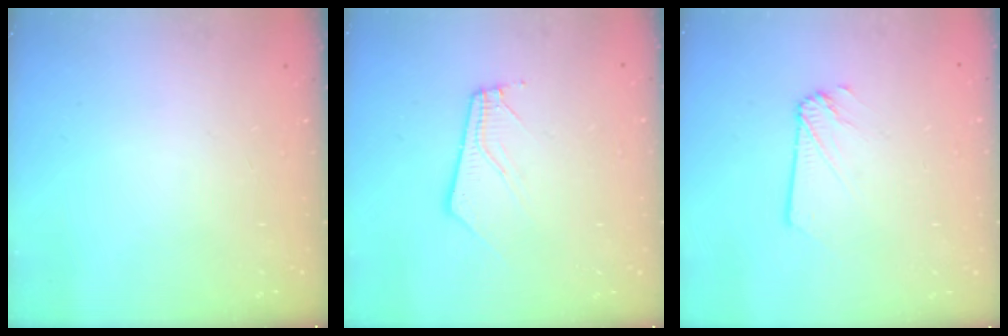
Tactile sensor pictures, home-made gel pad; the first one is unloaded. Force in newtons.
{"total": 4.3, "press": 4.3, "slide": 0.3}
{"total": 1.8, "press": 1.8, "slide": 0.2}